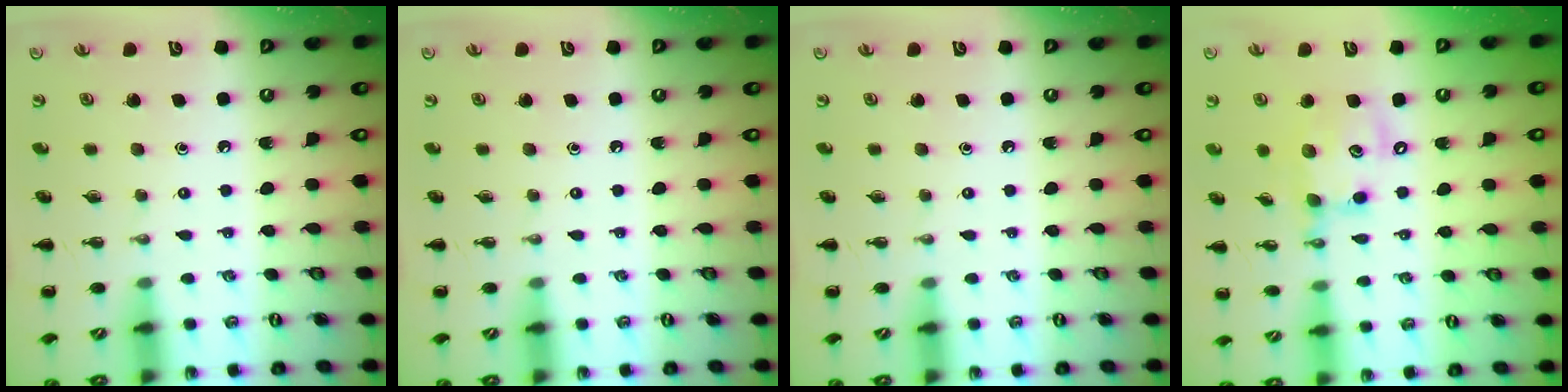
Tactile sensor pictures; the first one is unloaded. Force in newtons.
{"total": 0.0}
{"total": 0.0}
{"total": 13.5, "press": 13.2, "slide": 2.5}